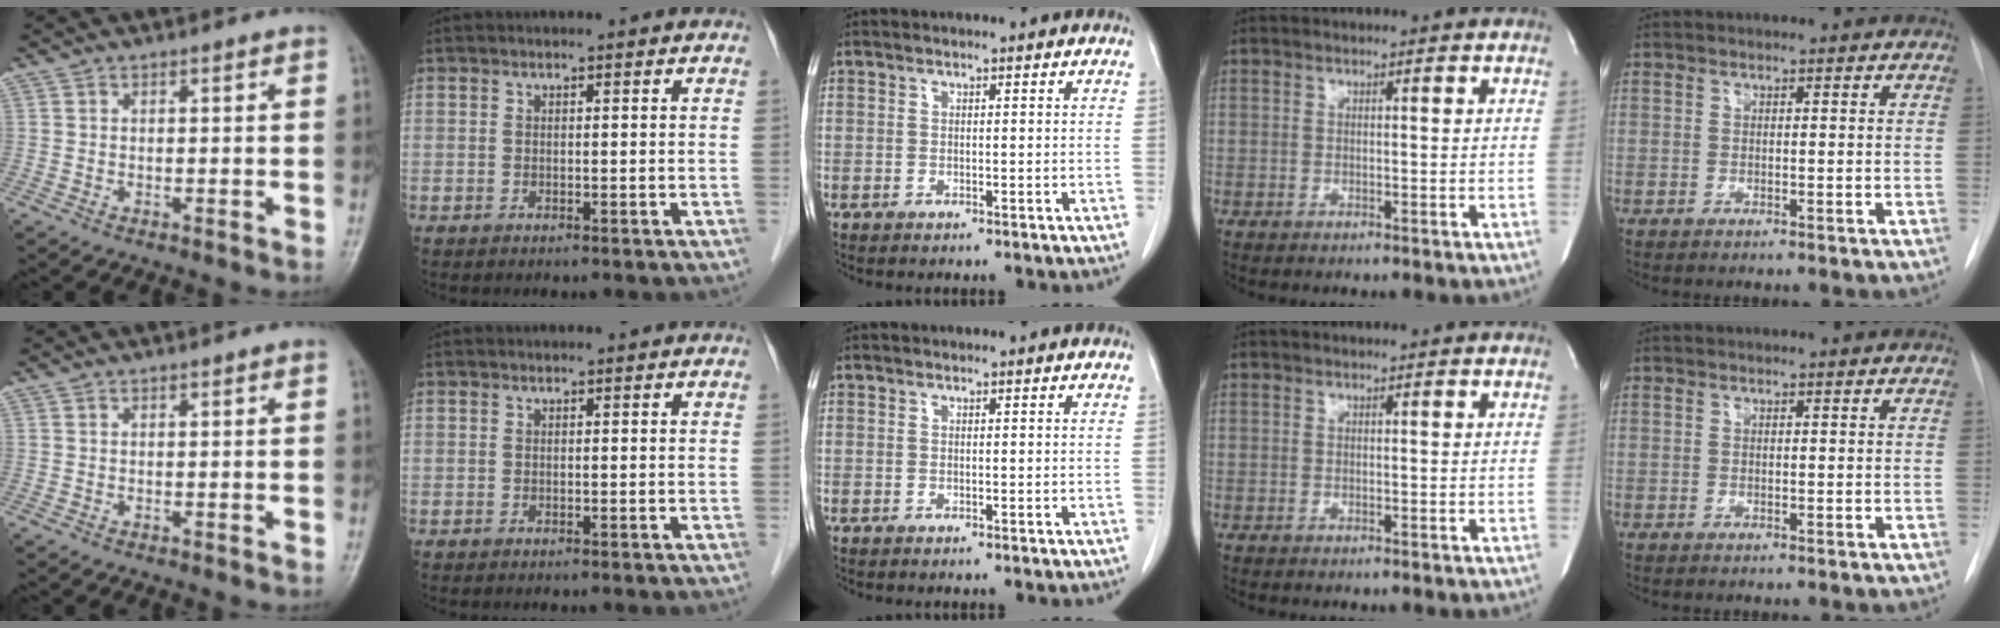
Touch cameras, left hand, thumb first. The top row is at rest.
{}